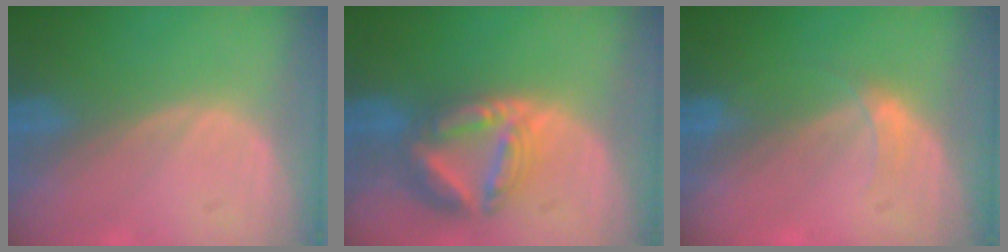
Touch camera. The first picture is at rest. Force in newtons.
{"total": 8.2, "press": 7.1, "slide": 4.0}
{"total": 1.7, "press": 1.7, "slide": 0.2}